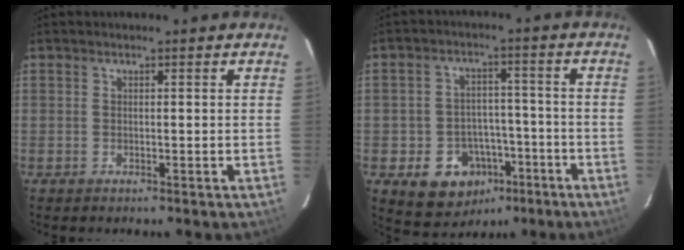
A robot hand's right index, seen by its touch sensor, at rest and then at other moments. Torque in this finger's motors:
{"motor_torque": [0.00, -0.06, -0.70, -0.21]}